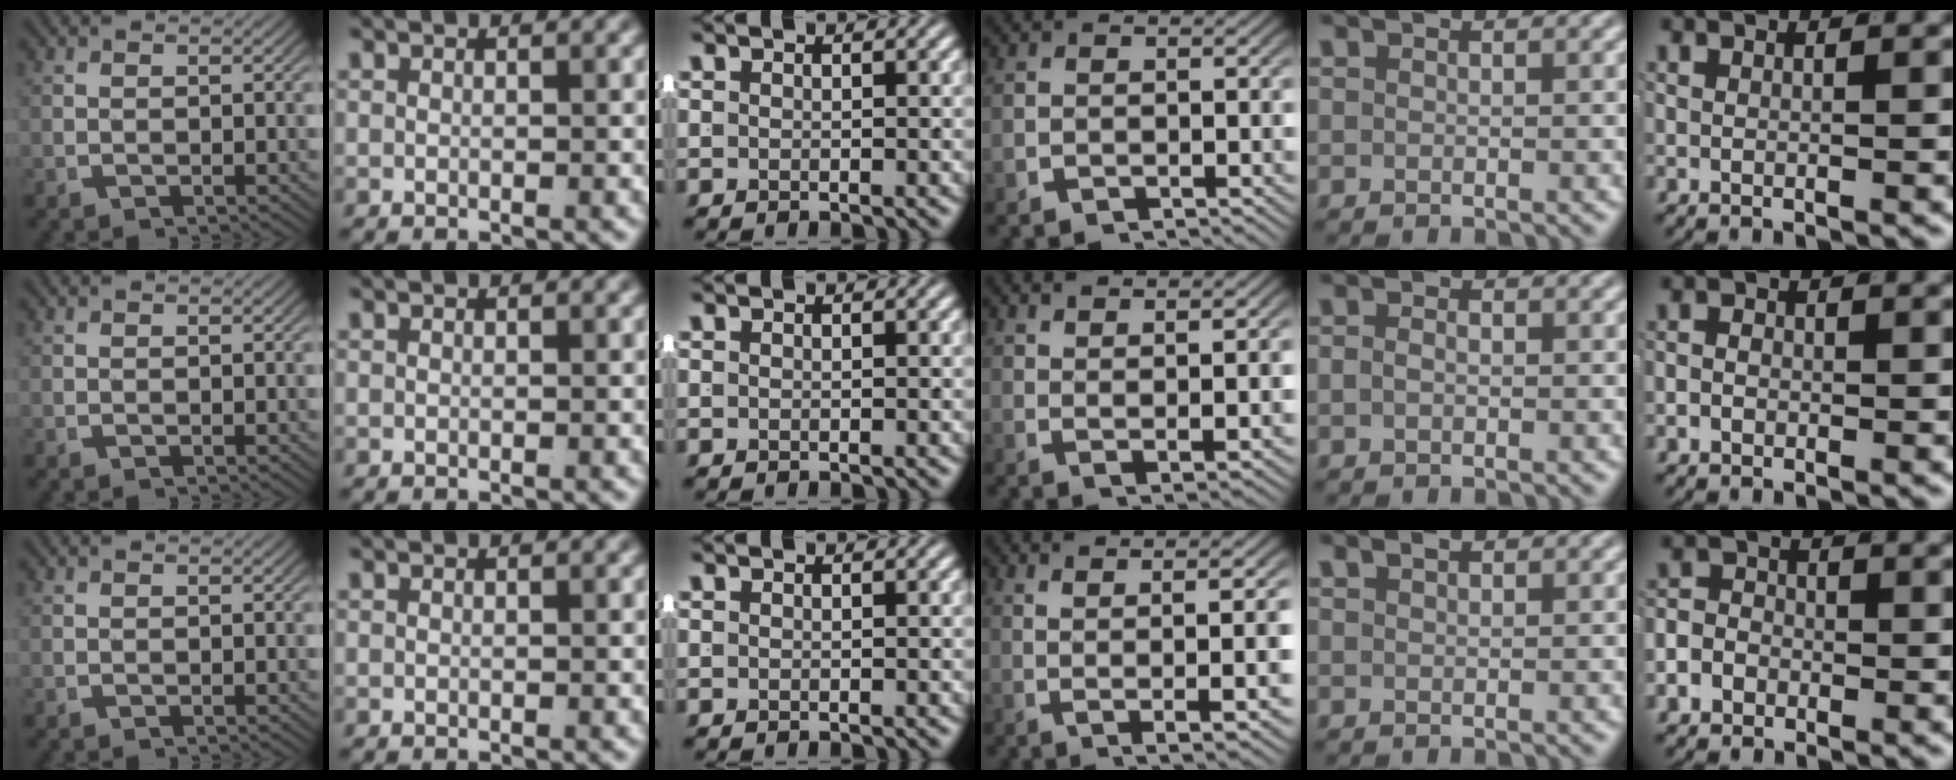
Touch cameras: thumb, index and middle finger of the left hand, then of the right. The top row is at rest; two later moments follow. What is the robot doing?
{"motion": "lift_and_place", "object": "coat"}